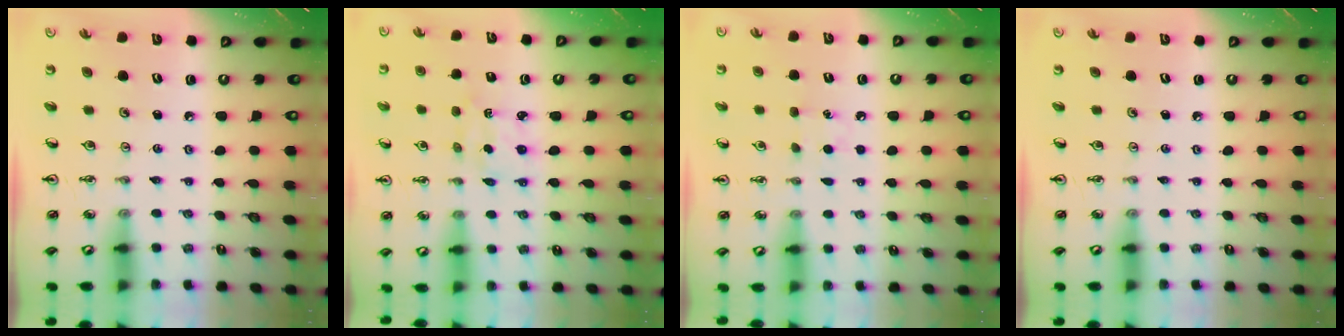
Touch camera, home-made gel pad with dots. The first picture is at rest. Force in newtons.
{"total": 2.1, "press": 2.1, "slide": 0.4}
{"total": 6.4, "press": 6.3, "slide": 0.7}
{"total": 0.0}